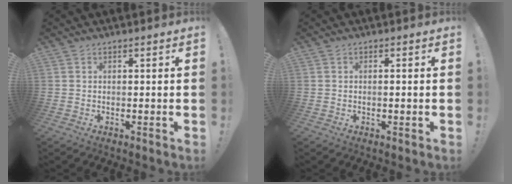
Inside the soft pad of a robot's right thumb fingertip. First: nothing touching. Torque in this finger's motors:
{"motor_torque": [-0.23, 0.18, -0.02, -0.02, 0.00]}